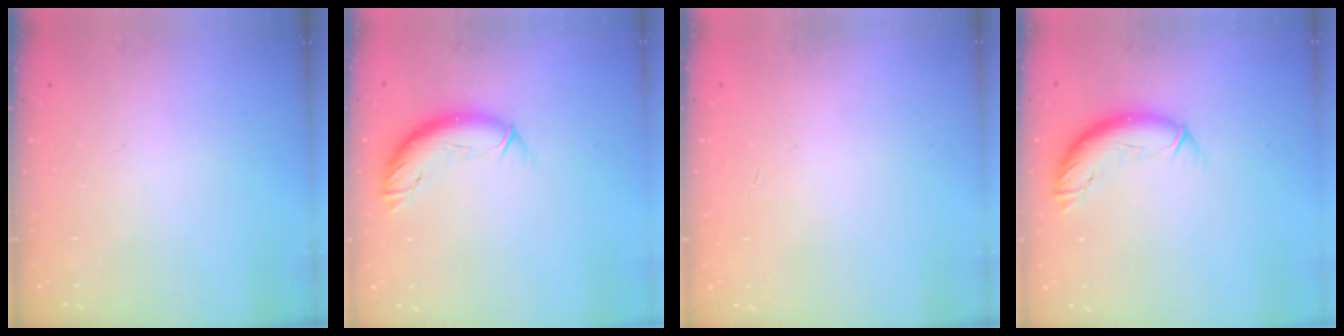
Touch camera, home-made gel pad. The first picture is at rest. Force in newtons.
{"total": 9.9, "press": 9.9, "slide": 1.0}
{"total": 0.0}
{"total": 9.9, "press": 9.9, "slide": 1.0}